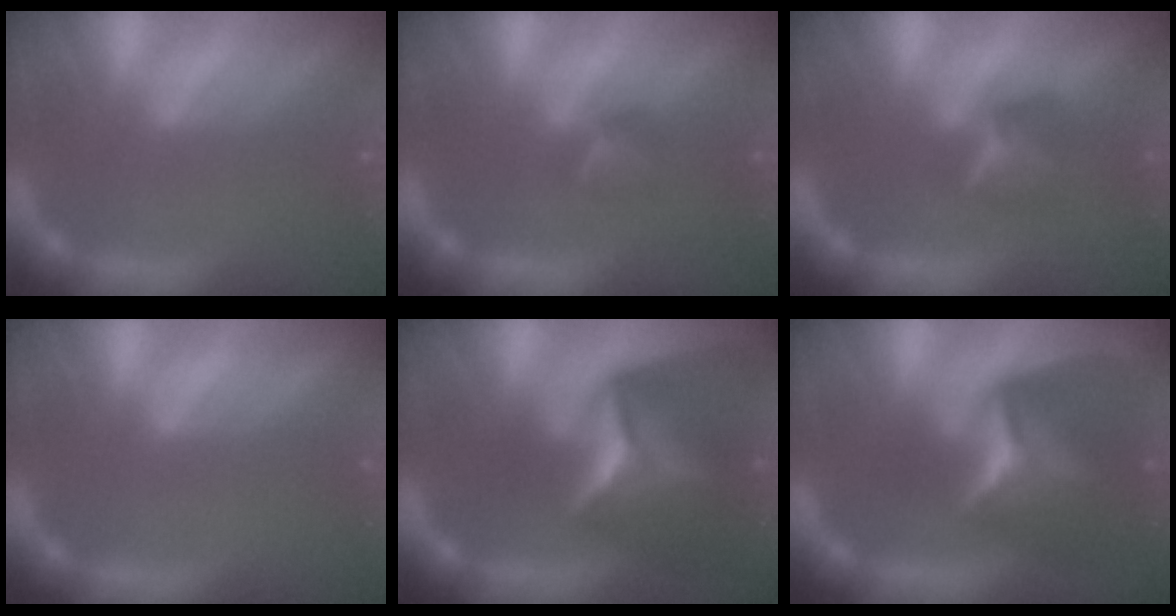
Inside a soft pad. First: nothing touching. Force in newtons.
{"total": 1.9}
{"total": 2.9}
{"total": 0.0}
{"total": 9.4}
{"total": 7.9}